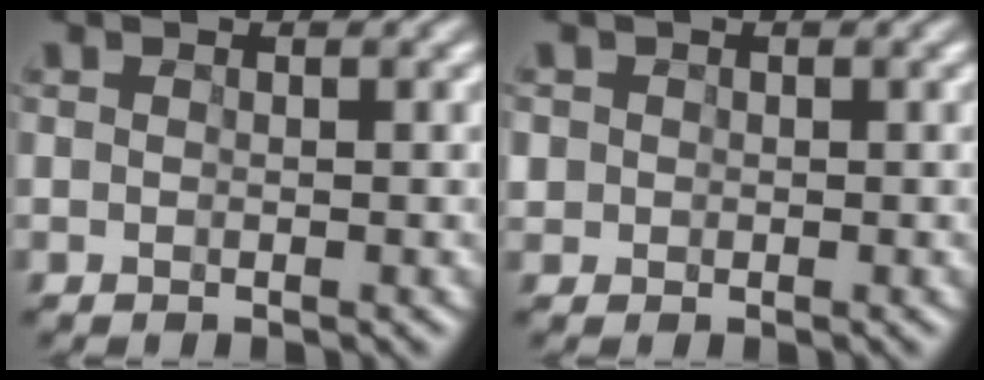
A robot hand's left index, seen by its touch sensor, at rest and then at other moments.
{"total": 2.7, "force": [0.2, 2.6, 0.7], "torque": [-0.023, 0.027, -0.003]}